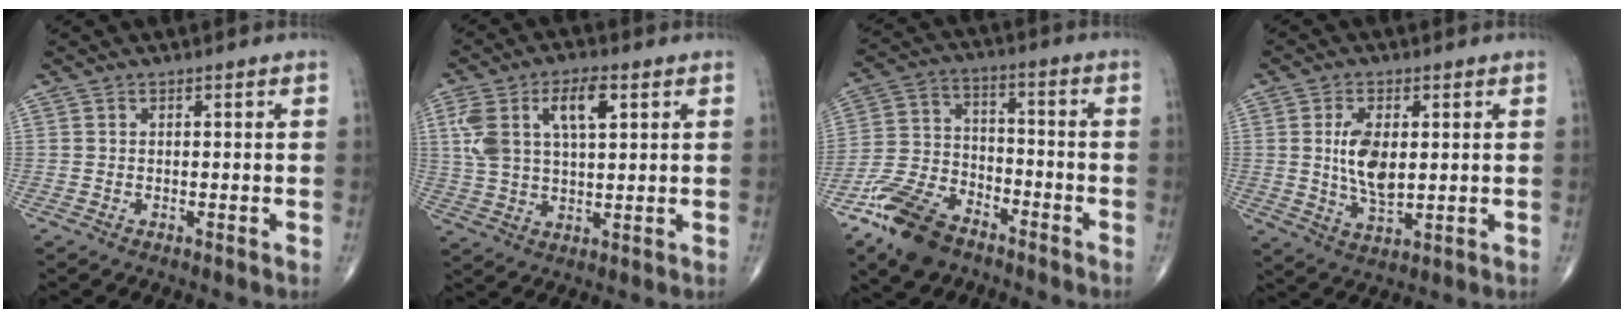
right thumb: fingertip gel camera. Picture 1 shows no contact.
{"total": 11.9, "force": [4.1, 5.6, 9.6], "torque": [-0.188, 0.006, 0.080]}
{"total": 13.6, "force": [-9.2, 7.4, 6.8], "torque": [-0.121, 0.047, -0.180]}
{"total": 10.8, "force": [1.8, 5.4, 9.2], "torque": [-0.165, -0.021, 0.043]}